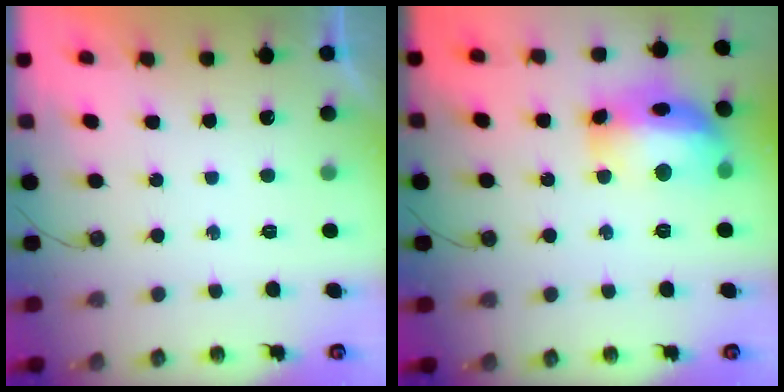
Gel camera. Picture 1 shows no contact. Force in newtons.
{"total": 17.7, "press": 17.6, "slide": 1.4}